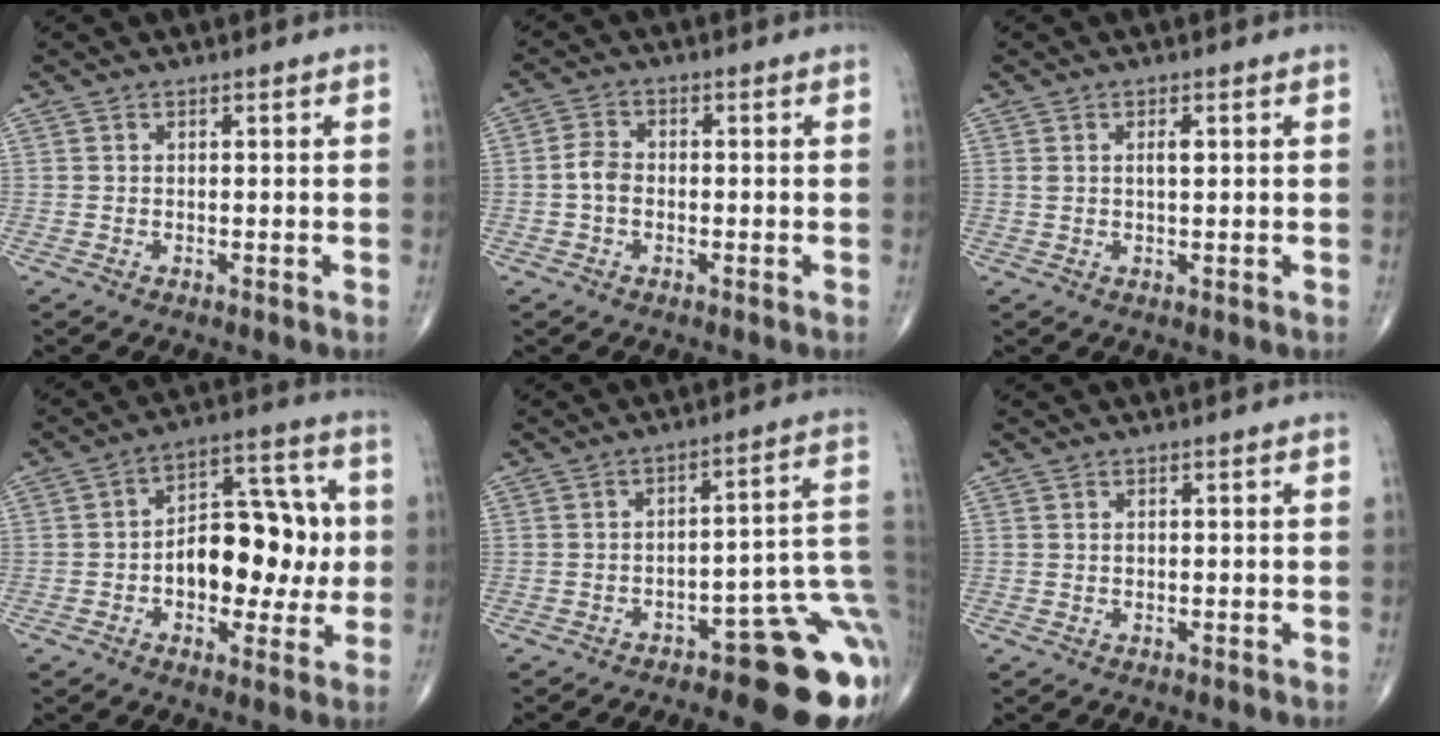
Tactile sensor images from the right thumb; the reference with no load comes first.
{"total": 3.6, "force": [-0.7, 2.6, 2.4], "torque": [-0.042, 0.013, -0.019]}
{"total": 1.9, "force": [0.6, 0.7, 1.7], "torque": [-0.030, 0.000, 0.009]}
{"total": 15.9, "force": [-1.2, 9.6, 12.6], "torque": [-0.134, 0.038, -0.018]}
{"total": 16.3, "force": [-7.4, 5.4, 13.5], "torque": [-0.088, 0.068, -0.094]}
{"total": 0.5, "force": [0.0, 0.4, 0.4], "torque": [-0.008, 0.000, 0.001]}